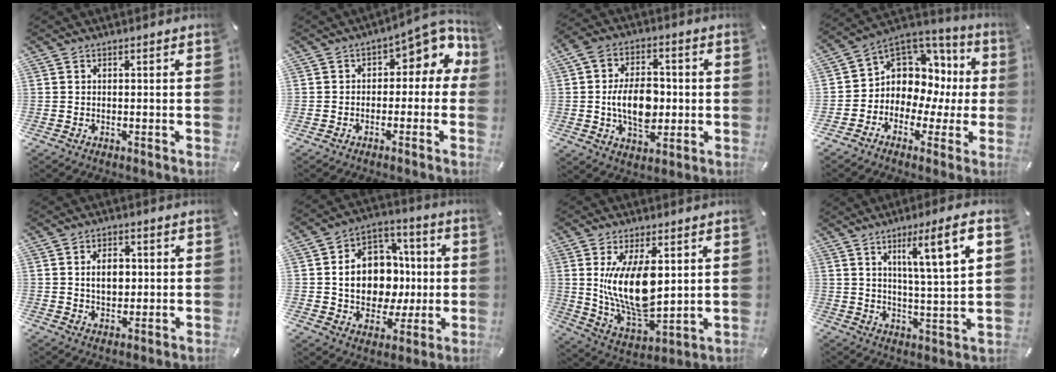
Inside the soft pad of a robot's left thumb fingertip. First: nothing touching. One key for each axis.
{"total": 7.6, "fx": 2.9, "fy": 4.1, "fz": 5.6, "tx": -0.066, "ty": -0.027, "tz": 0.044}
{"total": 12.3, "fx": -0.8, "fy": 8.3, "fz": 9.0, "tx": -0.167, "ty": 0.003, "tz": -0.013}
{"total": 8.3, "fx": 1.7, "fy": 7.6, "fz": 2.9, "tx": -0.055, "ty": -0.036, "tz": 0.033}
{"total": 5.7, "fx": 0.6, "fy": 4.2, "fz": 3.8, "tx": -0.056, "ty": 0.000, "tz": 0.004}
{"total": 16.0, "fx": -0.4, "fy": 12.9, "fz": 9.4, "tx": -0.156, "ty": 0.008, "tz": 0.003}
{"total": 16.1, "fx": 3.7, "fy": 8.1, "fz": 13.4, "tx": -0.259, "ty": -0.026, "tz": 0.065}
{"total": 11.3, "fx": 5.6, "fy": 0.9, "fz": 9.8, "tx": -0.151, "ty": -0.026, "tz": 0.081}